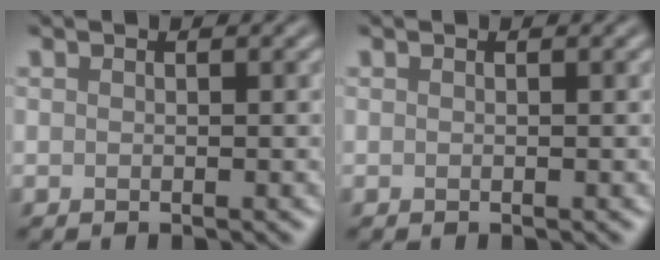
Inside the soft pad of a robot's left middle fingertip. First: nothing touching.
{"total": 0.0}